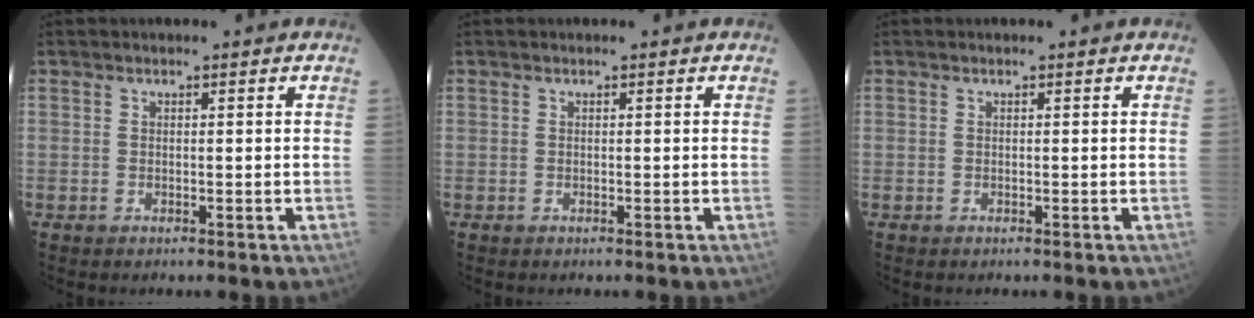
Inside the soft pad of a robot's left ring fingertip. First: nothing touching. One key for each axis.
{"total": 0.0}
{"total": 0.0}